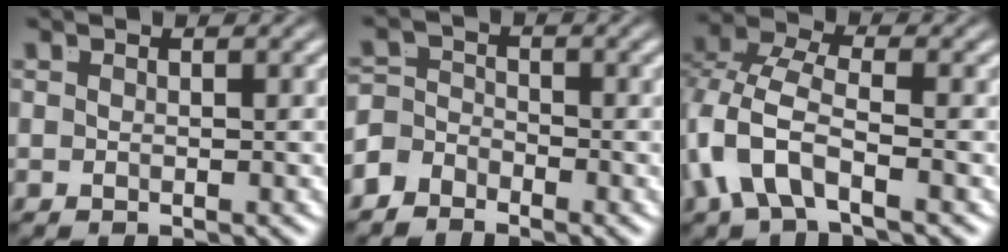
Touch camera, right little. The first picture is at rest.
{"total": 4.2, "force": [-2.4, 3.2, 1.1], "torque": [-0.019, -0.021, -0.041]}
{"total": 5.1, "force": [-1.3, 3.1, 3.8], "torque": [-0.116, -0.029, -0.012]}